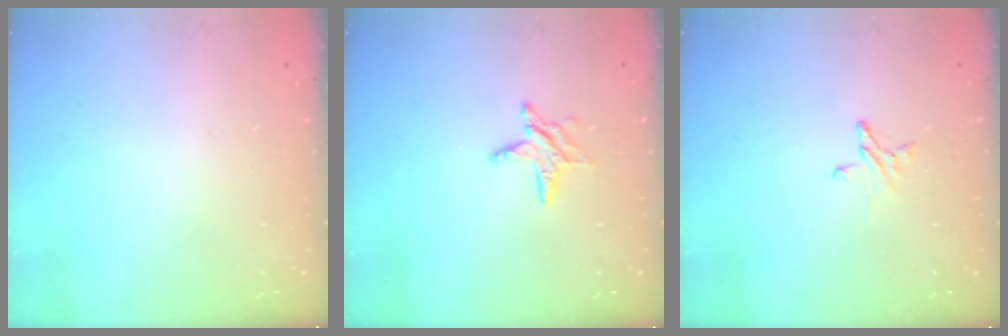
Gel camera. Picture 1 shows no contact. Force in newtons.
{"total": 6.4, "press": 6.4, "slide": 0.5}
{"total": 4.0, "press": 4.0, "slide": 0.3}